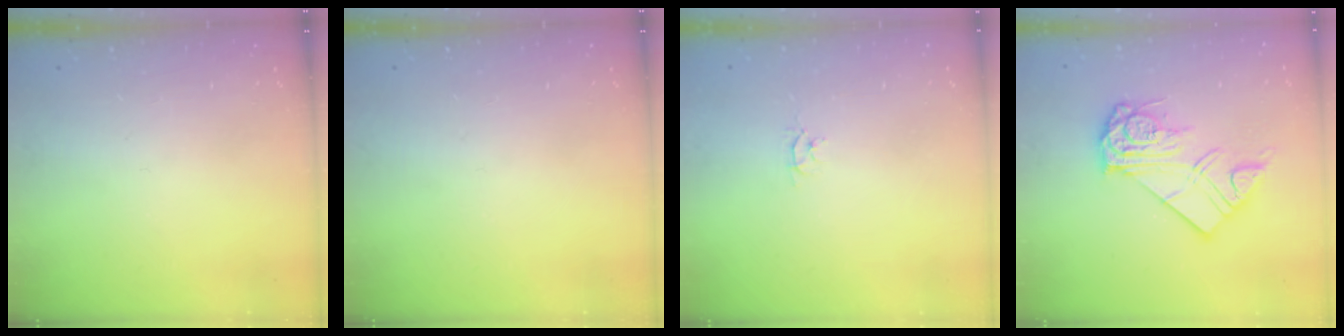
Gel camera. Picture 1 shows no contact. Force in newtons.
{"total": 0.0}
{"total": 2.6, "press": 2.6, "slide": 0.3}
{"total": 13.7, "press": 13.6, "slide": 1.4}